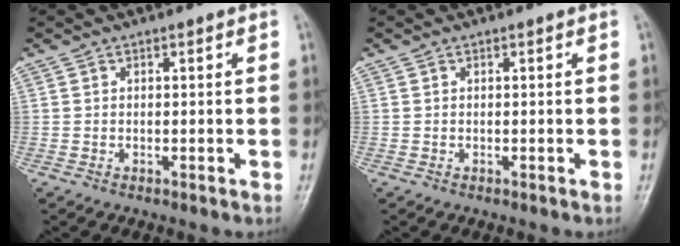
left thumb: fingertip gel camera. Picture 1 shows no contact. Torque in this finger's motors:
{"motor_torque": [0.00, 0.00, 0.00, 0.00, 0.00]}